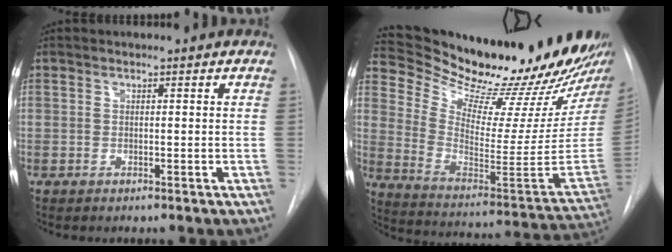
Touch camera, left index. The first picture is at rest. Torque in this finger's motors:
{"motor_torque": [-0.67, -0.84, 0.08, -0.01]}